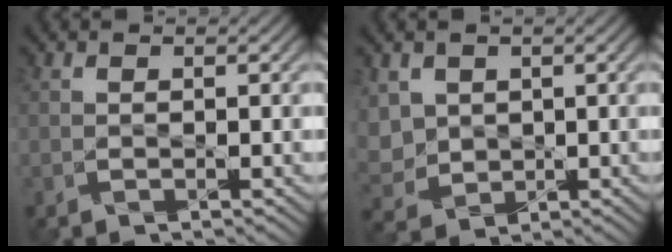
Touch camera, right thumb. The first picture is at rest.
{"total": 5.0, "force": [1.2, 4.1, 2.6], "torque": [-0.114, 0.000, 0.023]}